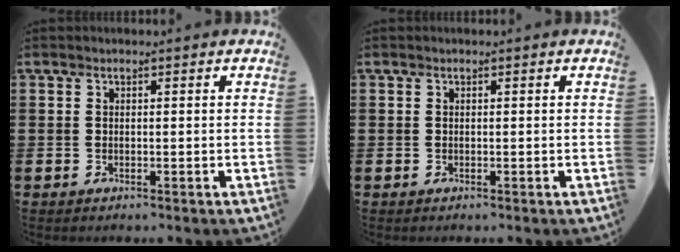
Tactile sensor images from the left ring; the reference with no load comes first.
{"total": 0.0}